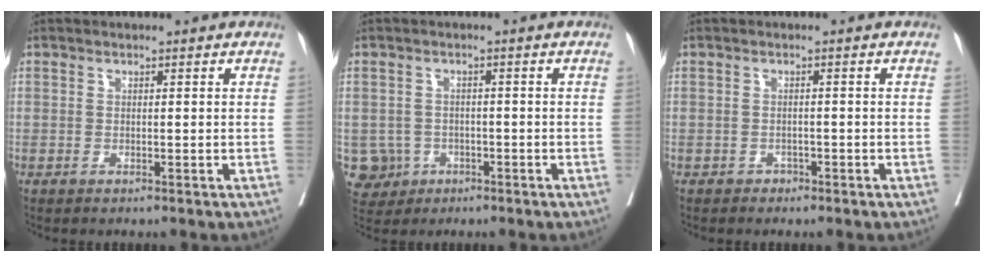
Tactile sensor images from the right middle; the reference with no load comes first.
{"total": 4.2, "force": [-1.4, 4.0, 0.2], "torque": [0.001, 0.010, -0.021]}
{"total": 0.9, "force": [-0.7, 0.6, 0.0], "torque": [0.001, 0.004, -0.015]}